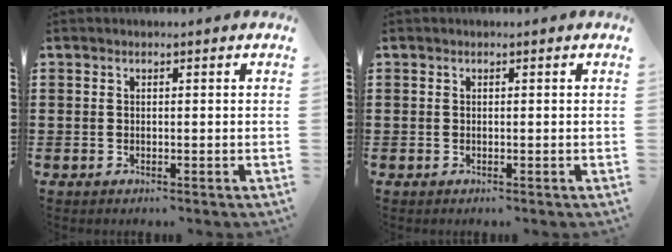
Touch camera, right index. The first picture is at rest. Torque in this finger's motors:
{"motor_torque": [-0.26, 1.88, 0.00, 0.00]}